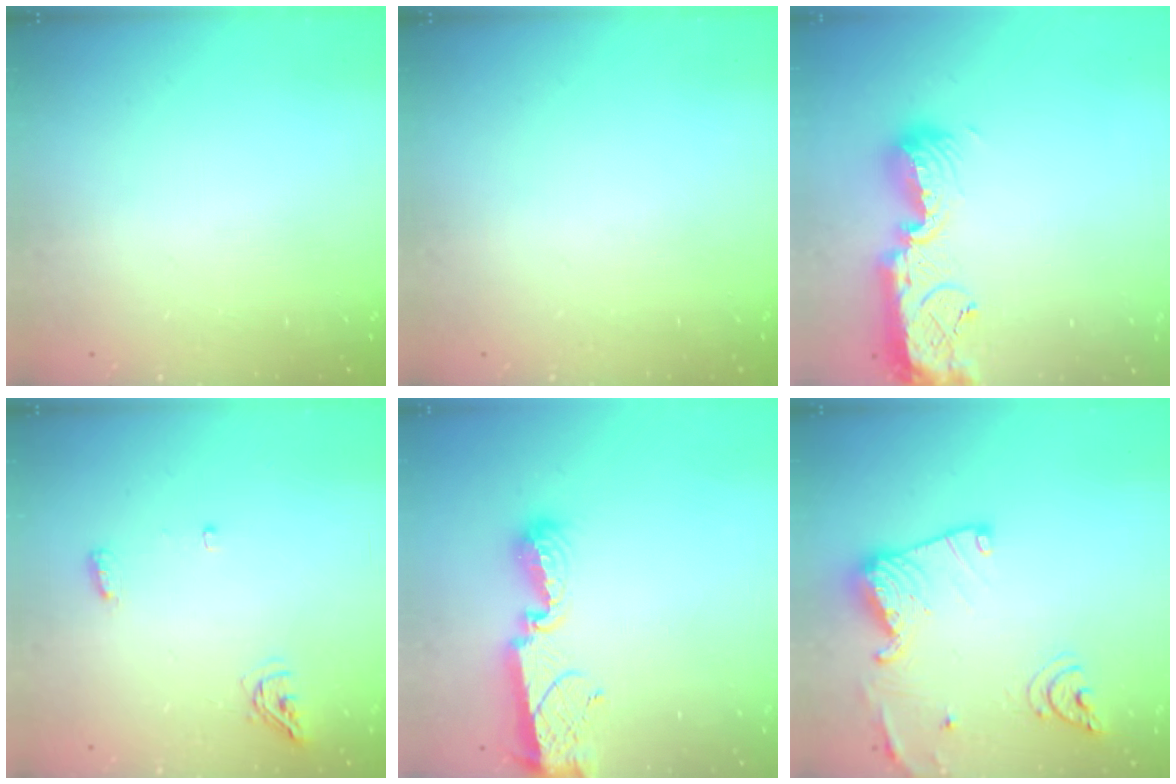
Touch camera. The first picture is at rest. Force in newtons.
{"total": 0.0}
{"total": 13.1, "press": 13.1, "slide": 0.8}
{"total": 5.8, "press": 5.7, "slide": 0.9}
{"total": 9.8, "press": 9.8, "slide": 0.5}
{"total": 17.0, "press": 16.9, "slide": 1.7}